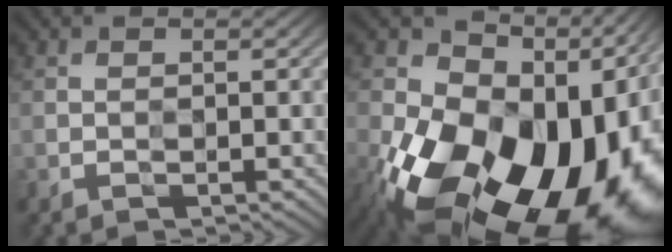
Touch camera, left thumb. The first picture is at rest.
{"total": 22.0, "force": [-7.7, 14.8, 14.3], "torque": [-0.262, -0.053, -0.106]}